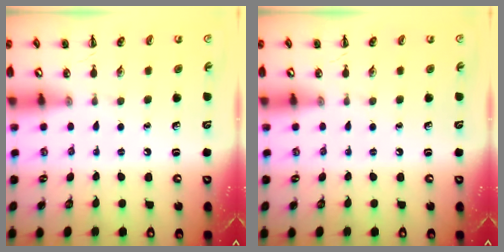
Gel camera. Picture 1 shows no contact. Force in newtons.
{"total": 0.0}